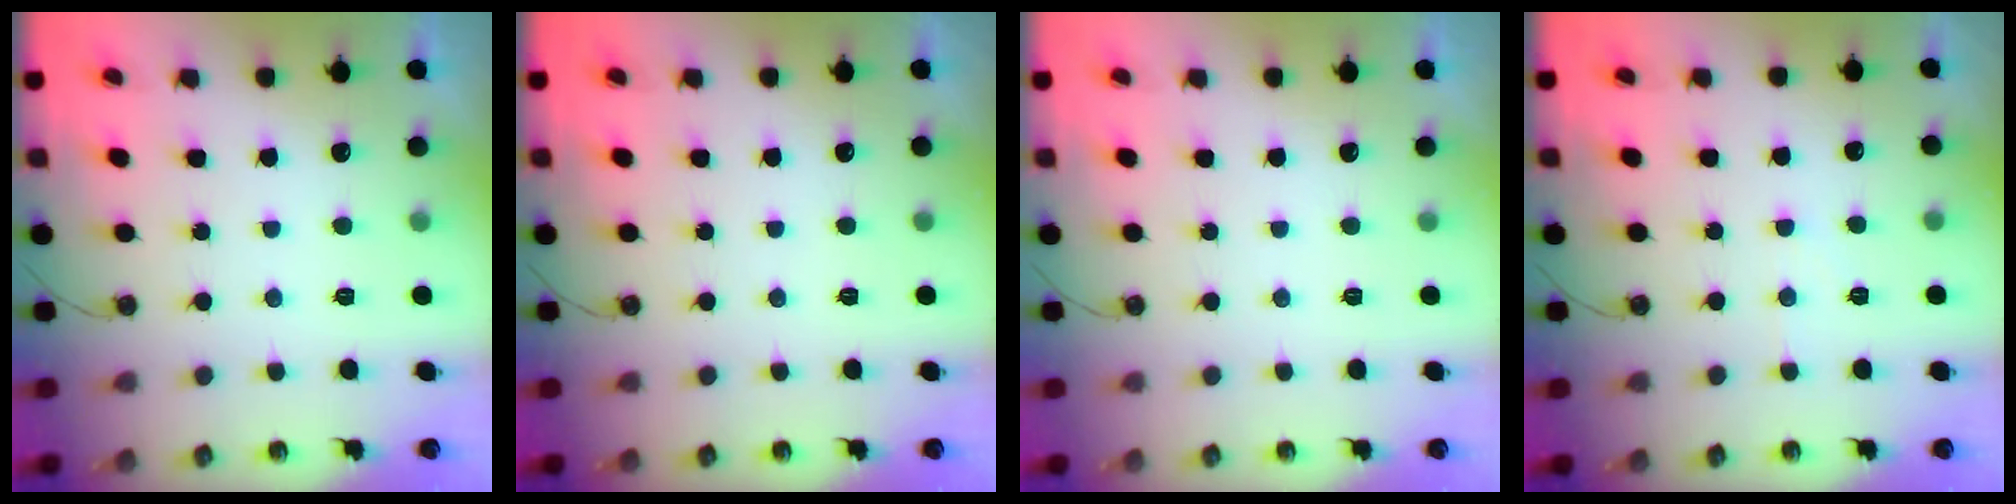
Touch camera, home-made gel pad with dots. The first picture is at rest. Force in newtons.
{"total": 0.0}
{"total": 0.0}
{"total": 5.2, "press": 5.2, "slide": 0.8}